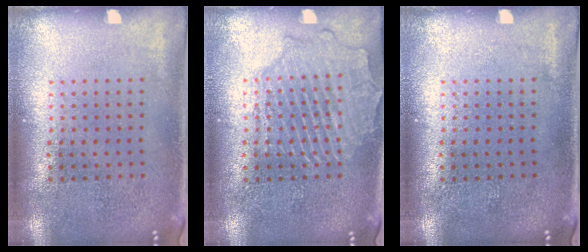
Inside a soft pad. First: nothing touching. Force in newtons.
{"total": 2.6, "press": 2.6, "slide": 0.2}
{"total": 0.0}